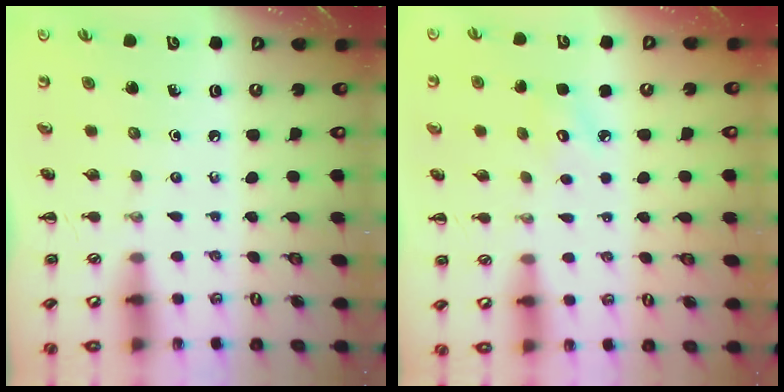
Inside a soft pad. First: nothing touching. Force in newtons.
{"total": 4.4, "press": 4.3, "slide": 1.1}